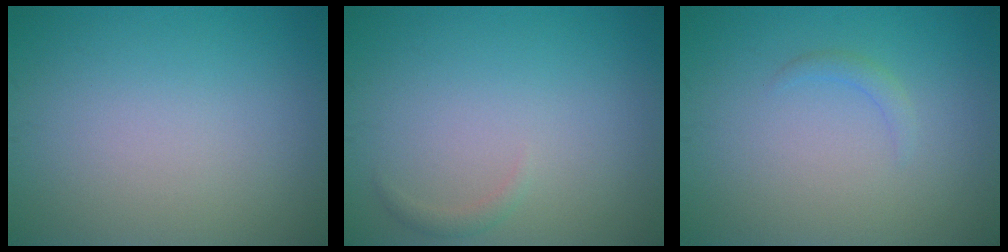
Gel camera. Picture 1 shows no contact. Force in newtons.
{"total": 0.8, "press": 0.8, "slide": 0.0}
{"total": 0.9, "press": 0.9, "slide": 0.0}